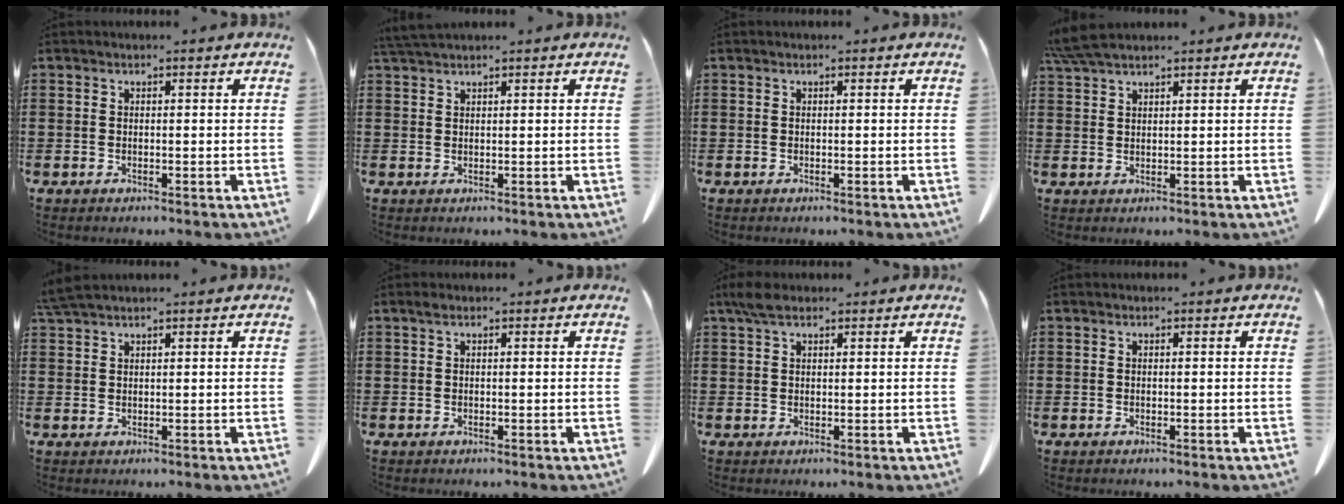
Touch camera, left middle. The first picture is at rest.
{"total": 2.0, "force": [1.8, 0.0, 0.9], "torque": [-0.023, -0.001, 0.035]}
{"total": 0.0}
{"total": 4.0, "force": [3.3, 0.4, 2.1], "torque": [-0.052, -0.001, 0.064]}
{"total": 2.6, "force": [2.3, 0.1, 1.4], "torque": [-0.033, 0.000, 0.045]}
{"total": 0.6, "force": [0.3, 0.2, 0.4], "torque": [-0.011, 0.001, 0.006]}
{"total": 2.8, "force": [1.7, 1.0, 2.0], "torque": [-0.044, 0.004, 0.031]}
{"total": 0.0}